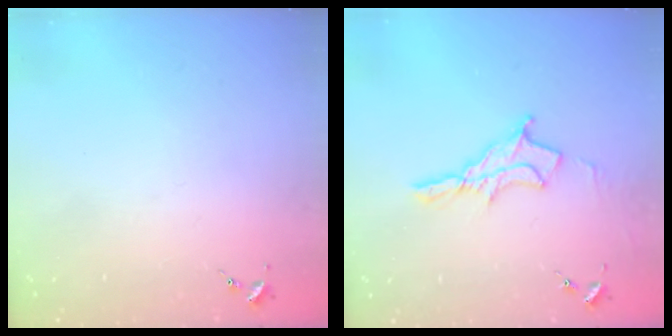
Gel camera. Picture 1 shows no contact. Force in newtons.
{"total": 11.3, "press": 11.3, "slide": 0.9}